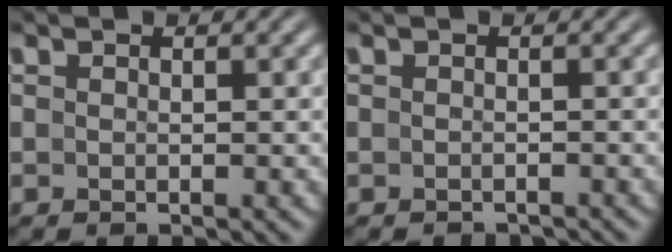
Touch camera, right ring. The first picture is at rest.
{"total": 1.7, "force": [-1.7, 0.0, -0.1], "torque": [-0.002, -0.008, -0.023]}